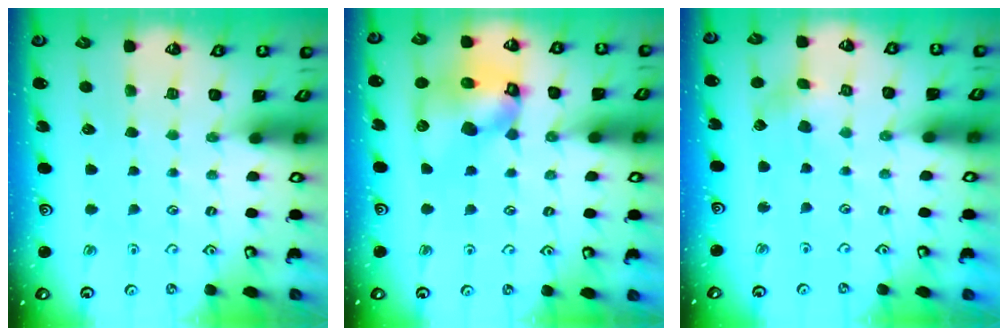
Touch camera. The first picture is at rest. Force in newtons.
{"total": 14.6, "press": 14.5, "slide": 2.2}
{"total": 3.3, "press": 3.2, "slide": 0.4}